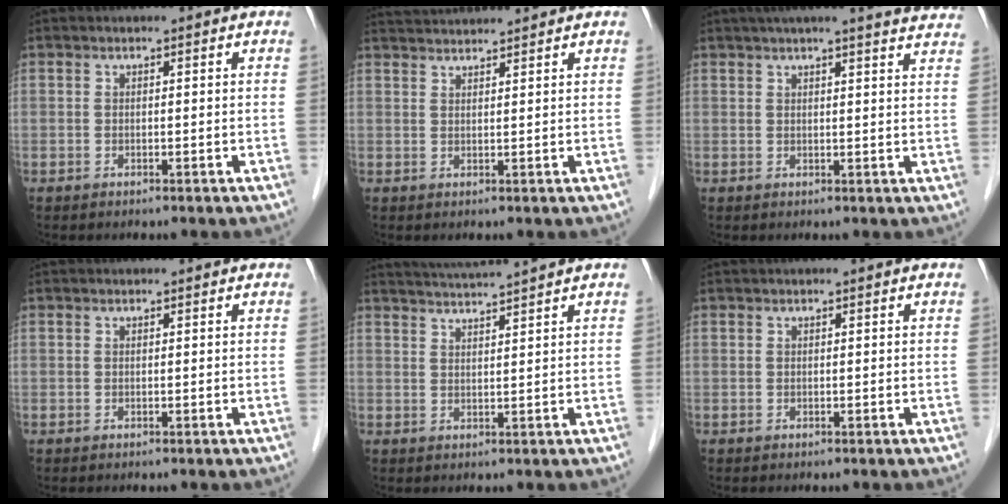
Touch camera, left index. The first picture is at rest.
{"total": 5.4, "force": [5.2, -0.7, 1.2], "torque": [-0.025, 0.027, 0.087]}
{"total": 17.2, "force": [15.6, 0.5, 7.3], "torque": [-0.102, 0.000, 0.181]}
{"total": 0.7, "force": [0.7, 0.0, 0.2], "torque": [-0.008, 0.017, 0.017]}
{"total": 6.1, "force": [5.6, -1.8, 1.8], "torque": [-0.034, 0.005, 0.090]}
{"total": 1.4, "force": [1.2, -0.3, 0.7], "torque": [-0.013, 0.020, 0.030]}